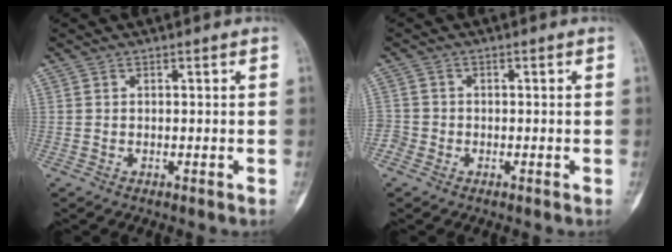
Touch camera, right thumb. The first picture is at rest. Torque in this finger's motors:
{"motor_torque": [0.28, 0.00, 0.01, -0.17, 0.12]}